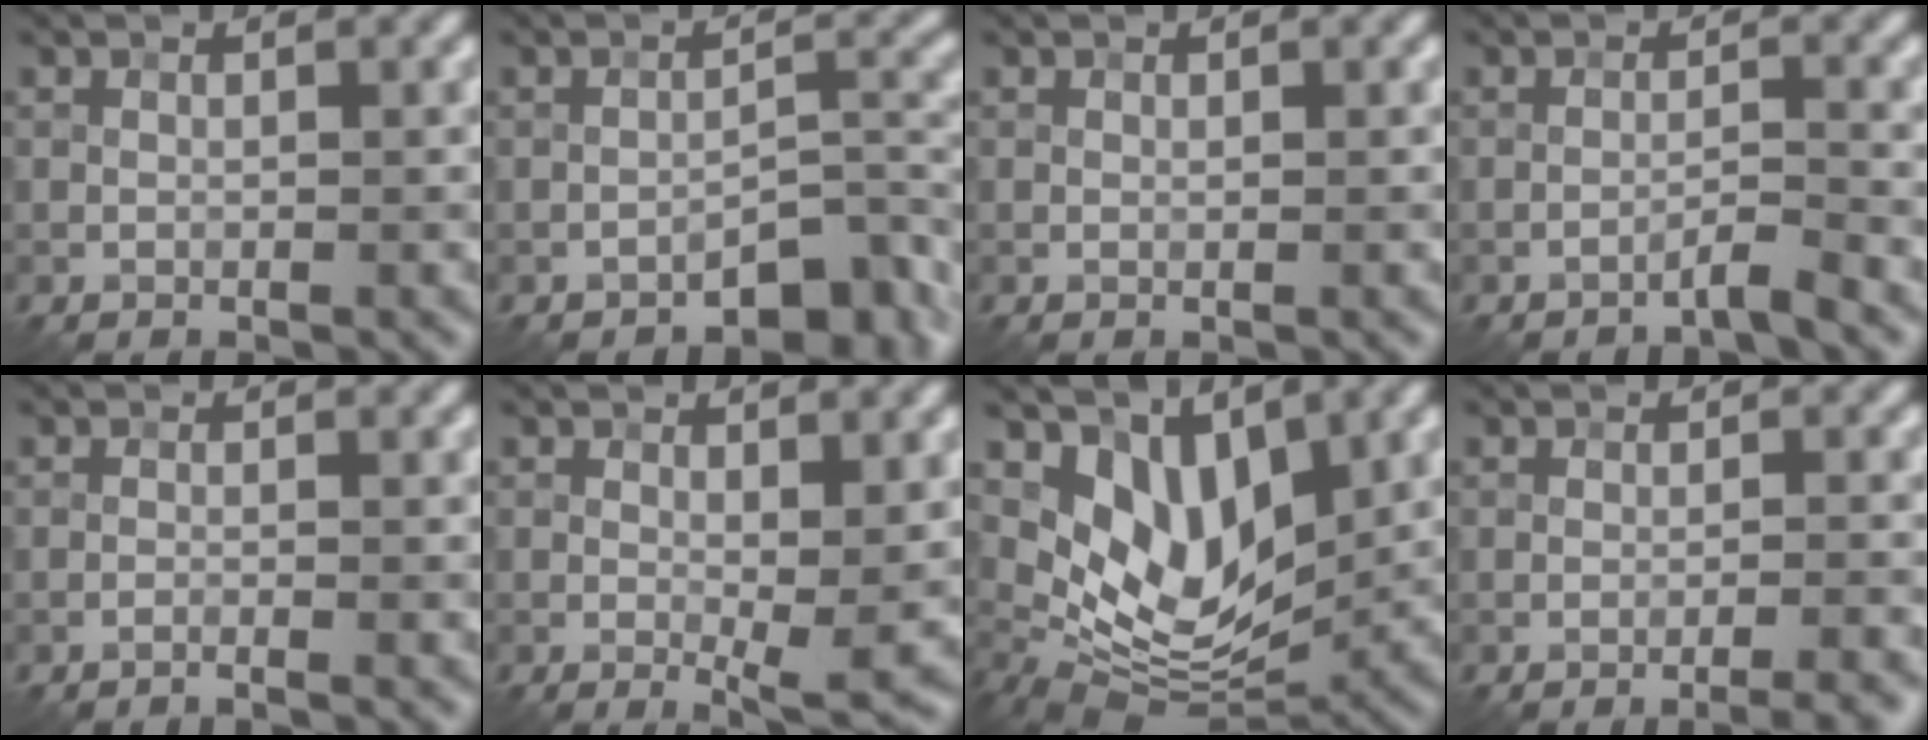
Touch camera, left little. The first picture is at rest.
{"total": 4.7, "force": [-3.3, 1.7, 3.0], "torque": [-0.033, 0.012, -0.048]}
{"total": 0.0}
{"total": 1.6, "force": [-1.5, -0.1, 0.7], "torque": [-0.008, 0.009, -0.033]}
{"total": 1.0, "force": [-0.8, 0.0, 0.5], "torque": [-0.009, 0.005, -0.021]}
{"total": 2.9, "force": [0.1, 0.6, 2.9], "torque": [-0.043, -0.010, 0.001]}
{"total": 7.1, "force": [3.4, 4.2, 4.6], "torque": [-0.082, -0.022, 0.063]}
{"total": 3.5, "force": [-2.6, 0.5, 2.2], "torque": [-0.029, 0.011, -0.042]}